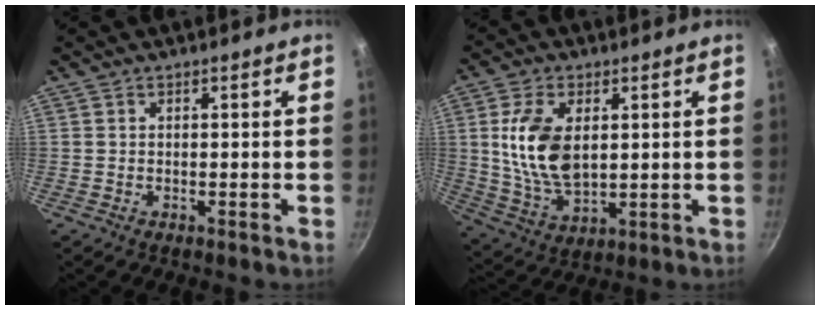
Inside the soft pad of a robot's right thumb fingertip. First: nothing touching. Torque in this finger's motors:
{"motor_torque": [1.68, 1.81, 1.43, 0.03, 0.21]}